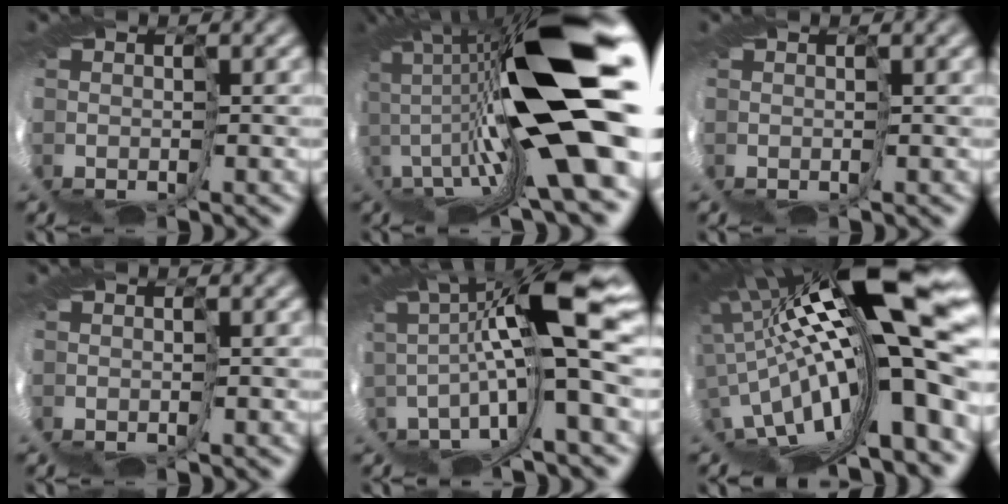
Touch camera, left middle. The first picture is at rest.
{"total": 14.6, "force": [4.8, 0.5, 13.8], "torque": [-0.250, 0.006, 0.072]}
{"total": 0.8, "force": [0.5, -0.4, 0.5], "torque": [-0.009, 0.000, 0.012]}
{"total": 0.0}
{"total": 8.7, "force": [2.4, -1.5, 8.2], "torque": [-0.147, 0.025, 0.026]}
{"total": 15.8, "force": [5.4, 2.7, 14.6], "torque": [-0.223, -0.013, 0.085]}